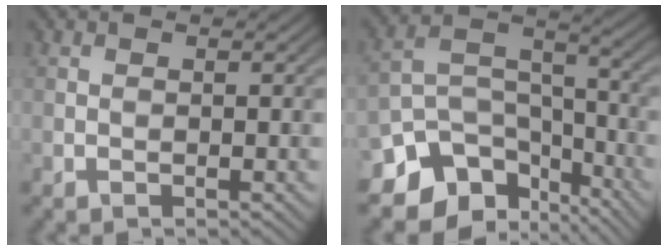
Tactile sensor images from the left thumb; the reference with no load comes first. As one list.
[{"total": 12.7, "force": [-8.5, 8.0, 5.1], "torque": [-0.117, -0.018, -0.134]}]